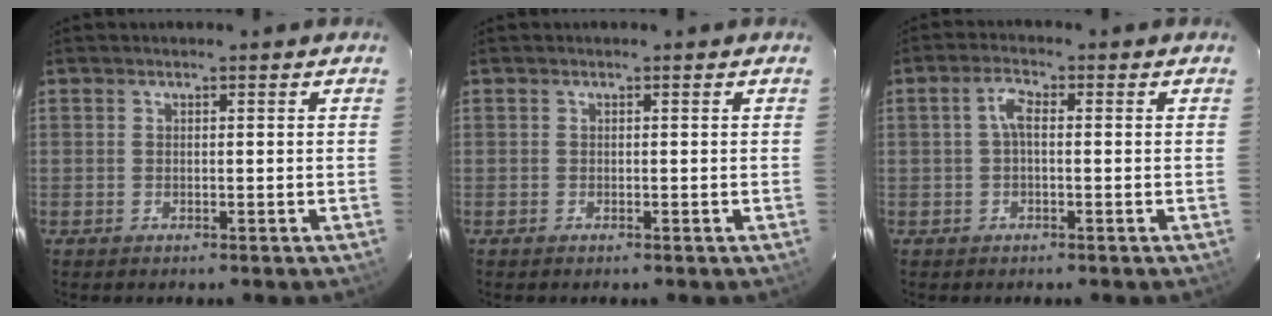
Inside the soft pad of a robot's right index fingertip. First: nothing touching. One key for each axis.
{"total": 0.0}
{"total": 2.8, "fx": 0.0, "fy": 1.2, "fz": 2.6, "tx": -0.053, "ty": 0.011, "tz": -0.001}